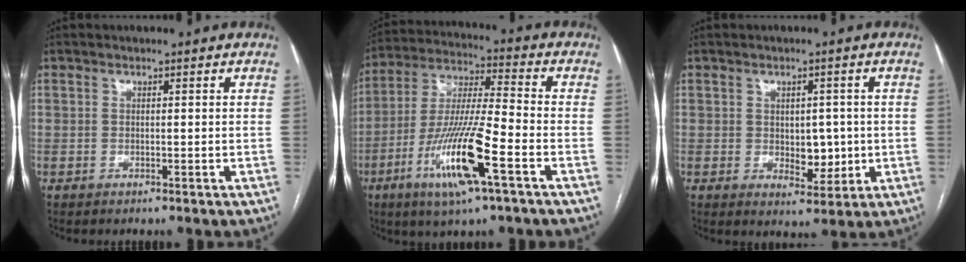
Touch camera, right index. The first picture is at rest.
{"total": 15.4, "force": [-6.5, 1.1, 13.9], "torque": [-0.278, -0.016, -0.119]}
{"total": 5.2, "force": [-0.2, 3.1, 4.1], "torque": [-0.050, 0.001, 0.007]}